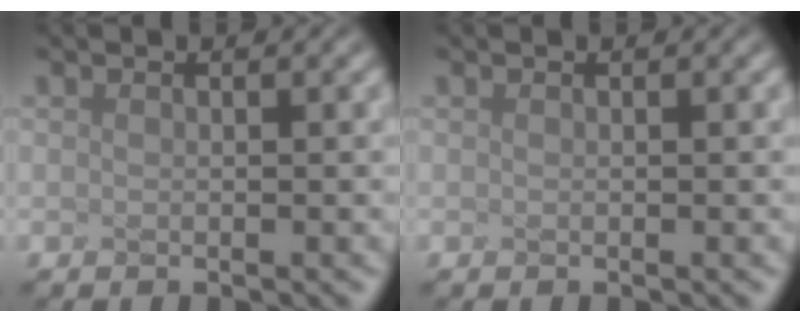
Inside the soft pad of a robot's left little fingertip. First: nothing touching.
{"total": 0.0}